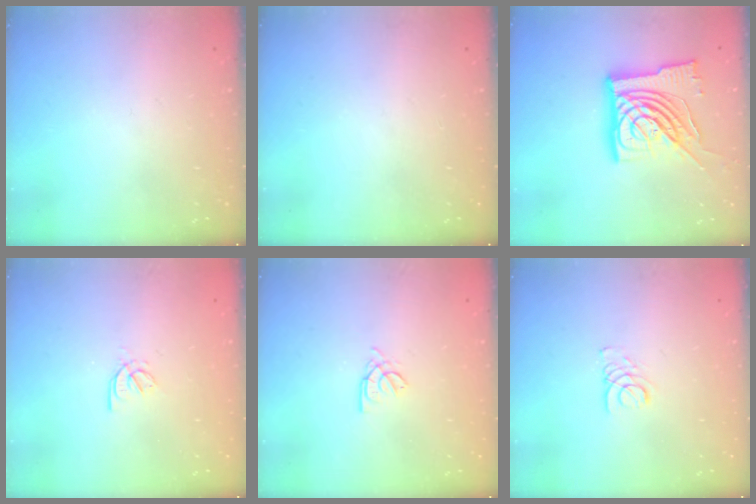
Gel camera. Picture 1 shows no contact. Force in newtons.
{"total": 0.0}
{"total": 19.1, "press": 18.9, "slide": 2.7}
{"total": 3.2, "press": 3.2, "slide": 0.7}
{"total": 2.2, "press": 2.2, "slide": 0.6}
{"total": 1.9, "press": 1.9, "slide": 0.2}